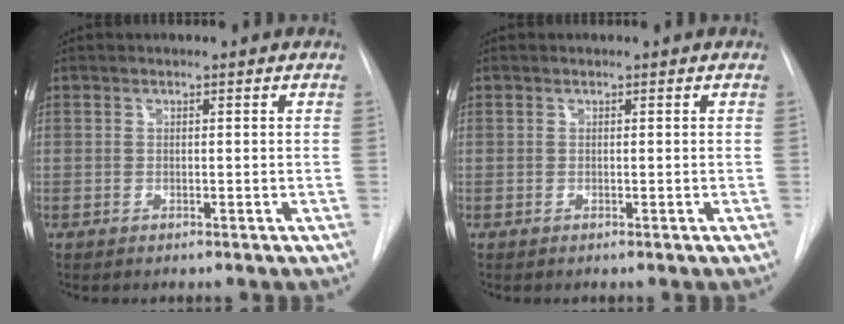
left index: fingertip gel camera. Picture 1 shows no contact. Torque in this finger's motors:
{"motor_torque": [-0.01, 0.00, 0.00, 0.00]}